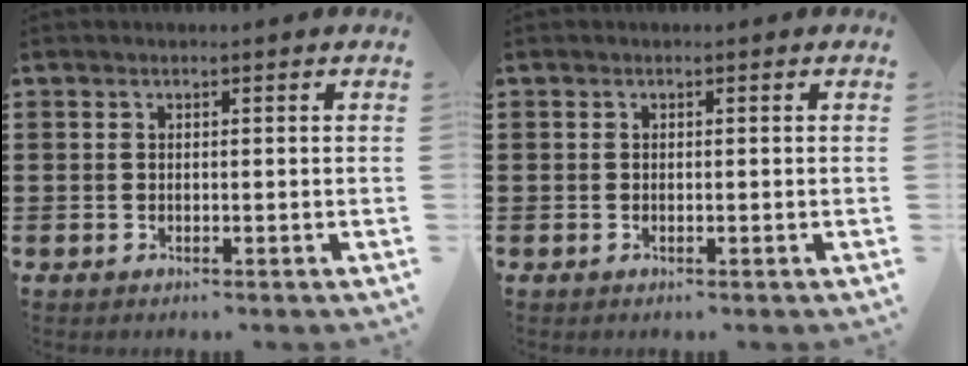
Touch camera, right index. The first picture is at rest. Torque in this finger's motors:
{"motor_torque": [0.12, 0.36, 0.00, 0.00]}